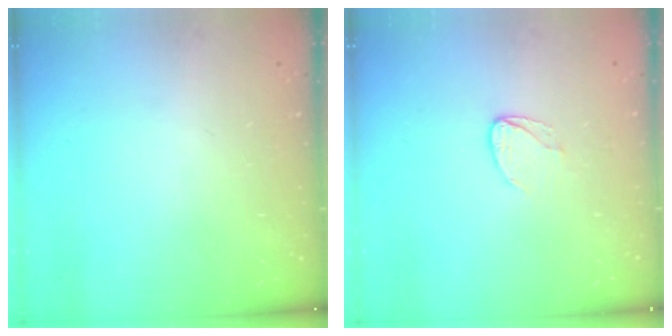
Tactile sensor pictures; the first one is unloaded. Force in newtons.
{"total": 3.9, "press": 3.9, "slide": 0.4}